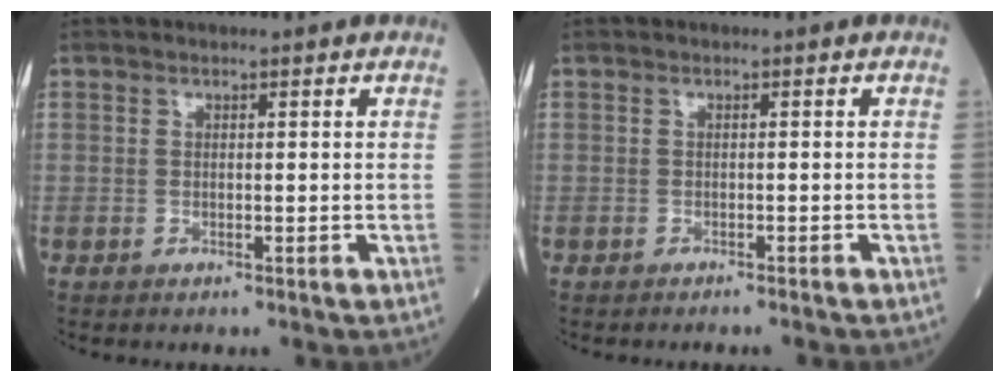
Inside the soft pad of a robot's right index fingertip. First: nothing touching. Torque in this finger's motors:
{"motor_torque": [-0.10, -0.04, -0.04, -0.01]}